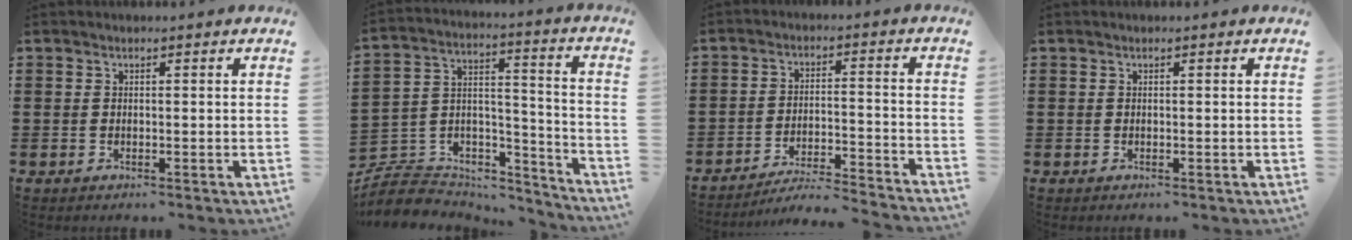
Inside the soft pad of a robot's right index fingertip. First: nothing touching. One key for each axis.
{"total": 6.9, "fx": -6.0, "fy": 3.4, "fz": 1.2, "tx": -0.035, "ty": -0.001, "tz": -0.117}
{"total": 5.2, "fx": -5.0, "fy": -0.4, "fz": 1.4, "tx": -0.033, "ty": -0.012, "tz": -0.104}
{"total": 0.0}